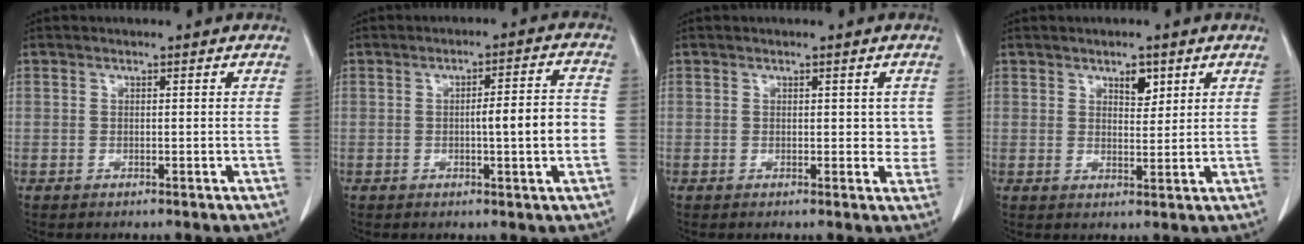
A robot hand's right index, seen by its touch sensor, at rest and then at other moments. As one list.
[{"total": 7.1, "force": [-1.0, 0.4, 7.0], "torque": [-0.100, 0.011, -0.012]}, {"total": 2.8, "force": [0.5, 1.8, 2.1], "torque": [-0.012, 0.001, 0.004]}, {"total": 3.0, "force": [1.8, 1.4, 2.0], "torque": [-0.028, -0.005, 0.032]}]